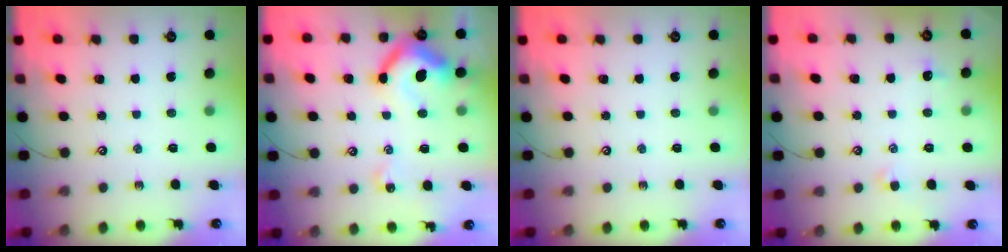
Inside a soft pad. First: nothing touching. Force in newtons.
{"total": 13.1, "press": 13.0, "slide": 1.7}
{"total": 0.0}
{"total": 0.9, "press": 0.7, "slide": 0.5}